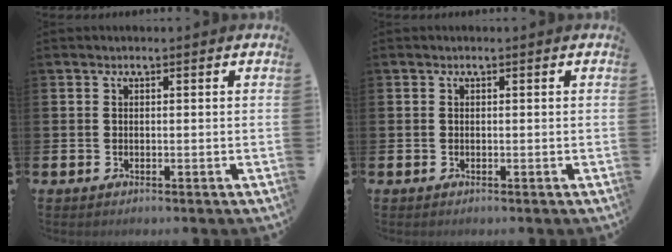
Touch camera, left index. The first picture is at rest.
{"total": 0.0}